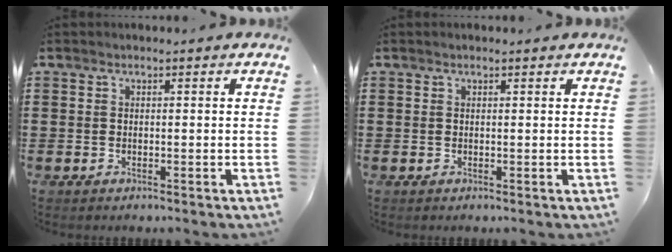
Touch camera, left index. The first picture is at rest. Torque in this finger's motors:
{"motor_torque": [-0.06, 0.06, -0.02, -0.01]}